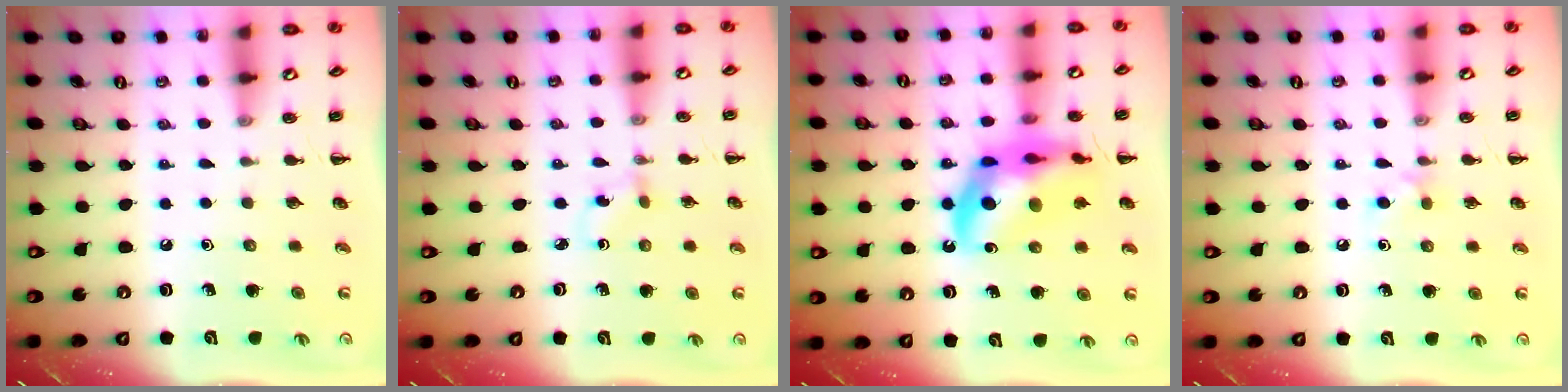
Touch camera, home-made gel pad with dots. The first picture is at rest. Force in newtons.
{"total": 1.2, "press": 1.0, "slide": 0.7}
{"total": 18.8, "press": 18.3, "slide": 4.5}
{"total": 5.0, "press": 4.6, "slide": 1.8}